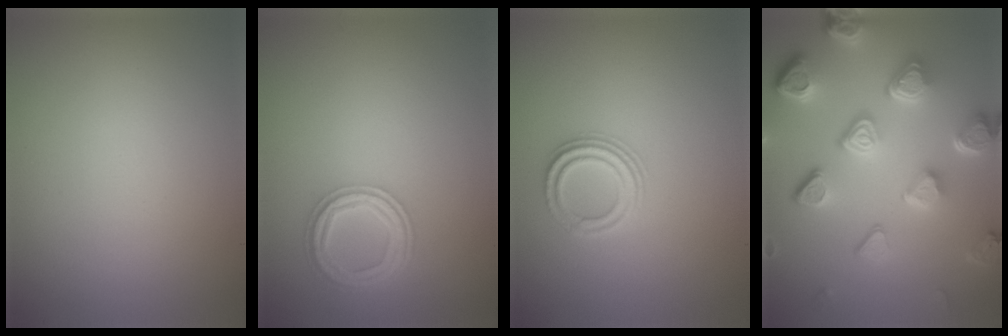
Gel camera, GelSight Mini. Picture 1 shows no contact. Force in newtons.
{"total": 4.0, "press": 3.5, "slide": 1.9}
{"total": 2.4, "press": 2.2, "slide": 0.8}
{"total": 7.5, "press": 5.6, "slide": 5.0}